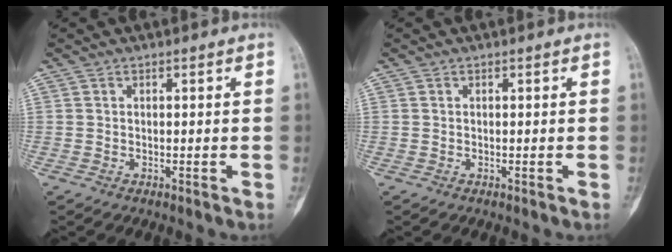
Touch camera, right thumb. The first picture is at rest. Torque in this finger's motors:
{"motor_torque": [2.11, 2.13, -0.05, -0.05, 0.00]}